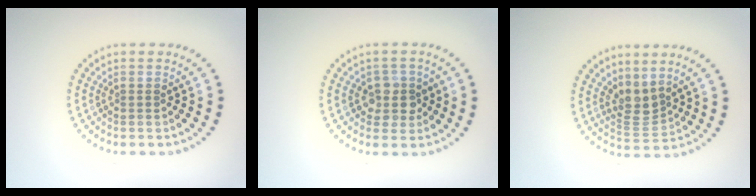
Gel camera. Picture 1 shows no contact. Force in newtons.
{"total": 2.8, "press": 2.5, "slide": 1.2}
{"total": 2.7, "press": 2.1, "slide": 1.7}